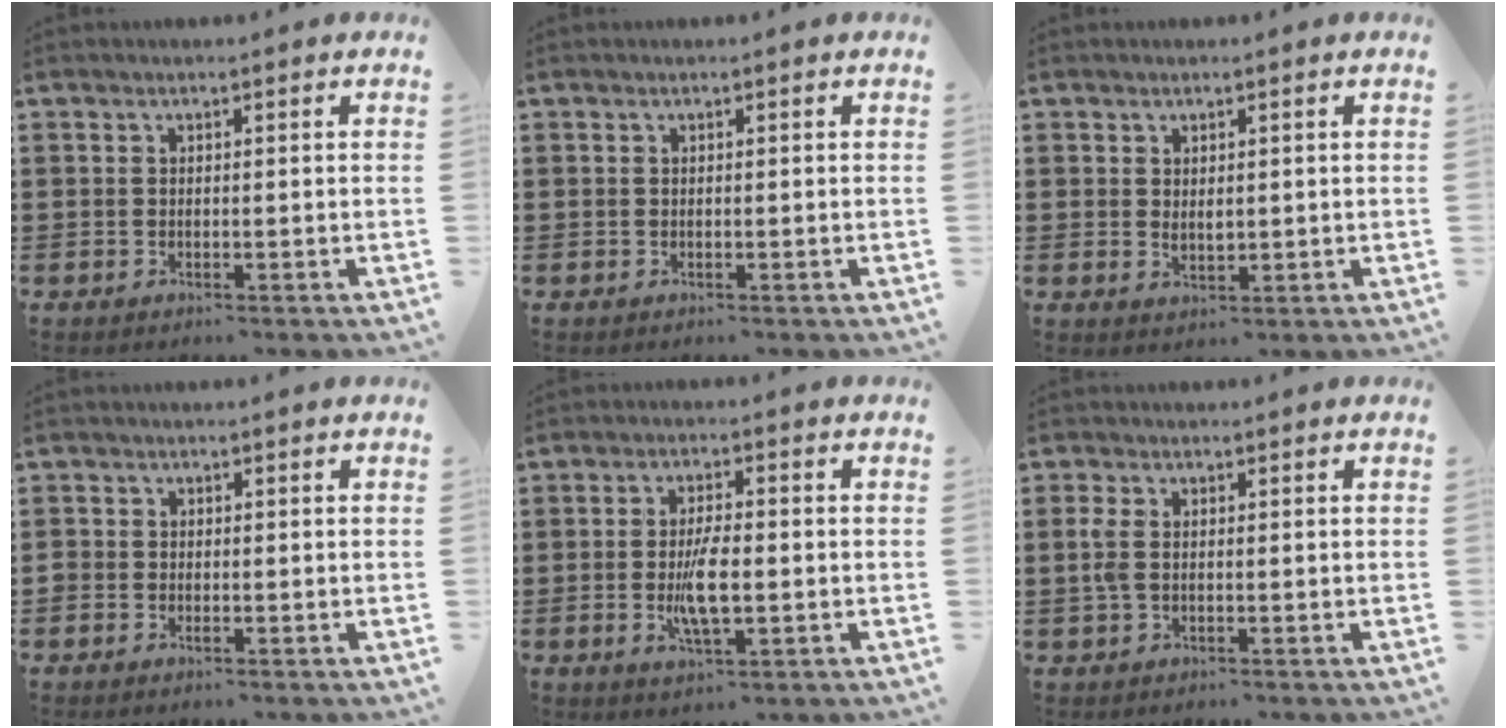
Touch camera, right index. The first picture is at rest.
{"total": 0.0}
{"total": 1.6, "force": [0.5, 0.9, 1.3], "torque": [-0.025, 0.003, 0.009]}
{"total": 1.0, "force": [-0.5, 0.7, 0.4], "torque": [-0.008, 0.000, -0.010]}
{"total": 6.5, "force": [-1.1, 2.2, 6.0], "torque": [-0.124, -0.004, -0.023]}
{"total": 2.7, "force": [-0.1, 1.5, 2.3], "torque": [-0.068, -0.003, -0.009]}